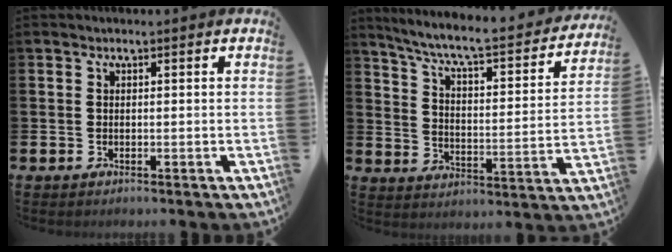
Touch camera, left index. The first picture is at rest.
{"total": 7.2, "force": [6.4, 0.9, 3.2], "torque": [-0.095, -0.044, 0.104]}